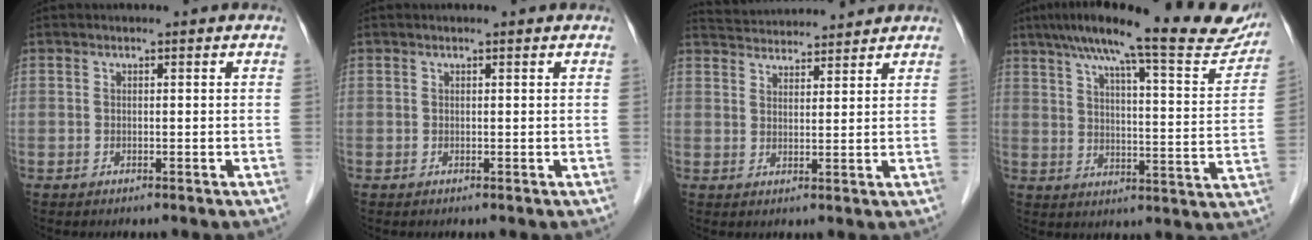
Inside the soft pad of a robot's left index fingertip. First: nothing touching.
{"total": 0.0}
{"total": 8.0, "force": [7.8, 0.7, 1.3], "torque": [-0.030, 0.031, 0.121]}
{"total": 23.5, "force": [19.6, 2.9, 12.6], "torque": [-0.184, -0.004, 0.248]}